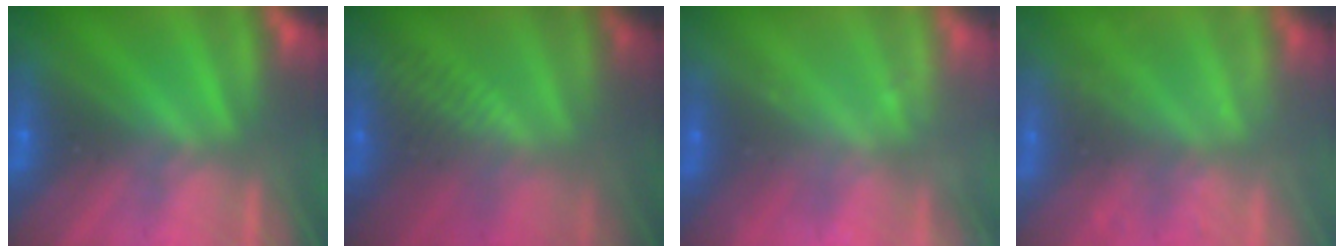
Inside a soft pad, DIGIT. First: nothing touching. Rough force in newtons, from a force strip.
{"total": 3.2}
{"total": 2.2}
{"total": 2.3}